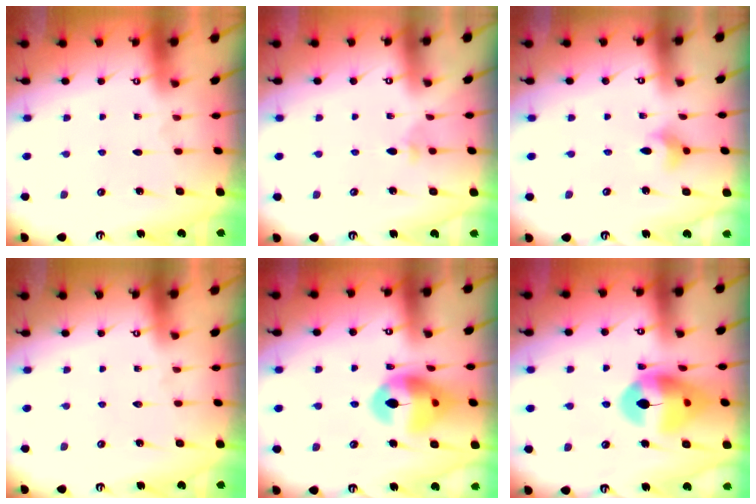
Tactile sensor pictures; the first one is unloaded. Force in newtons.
{"total": 3.2, "press": 3.2, "slide": 0.5}
{"total": 3.7, "press": 3.7, "slide": 0.6}
{"total": 0.0}
{"total": 14.3, "press": 14.2, "slide": 2.0}
{"total": 14.9, "press": 14.7, "slide": 2.0}